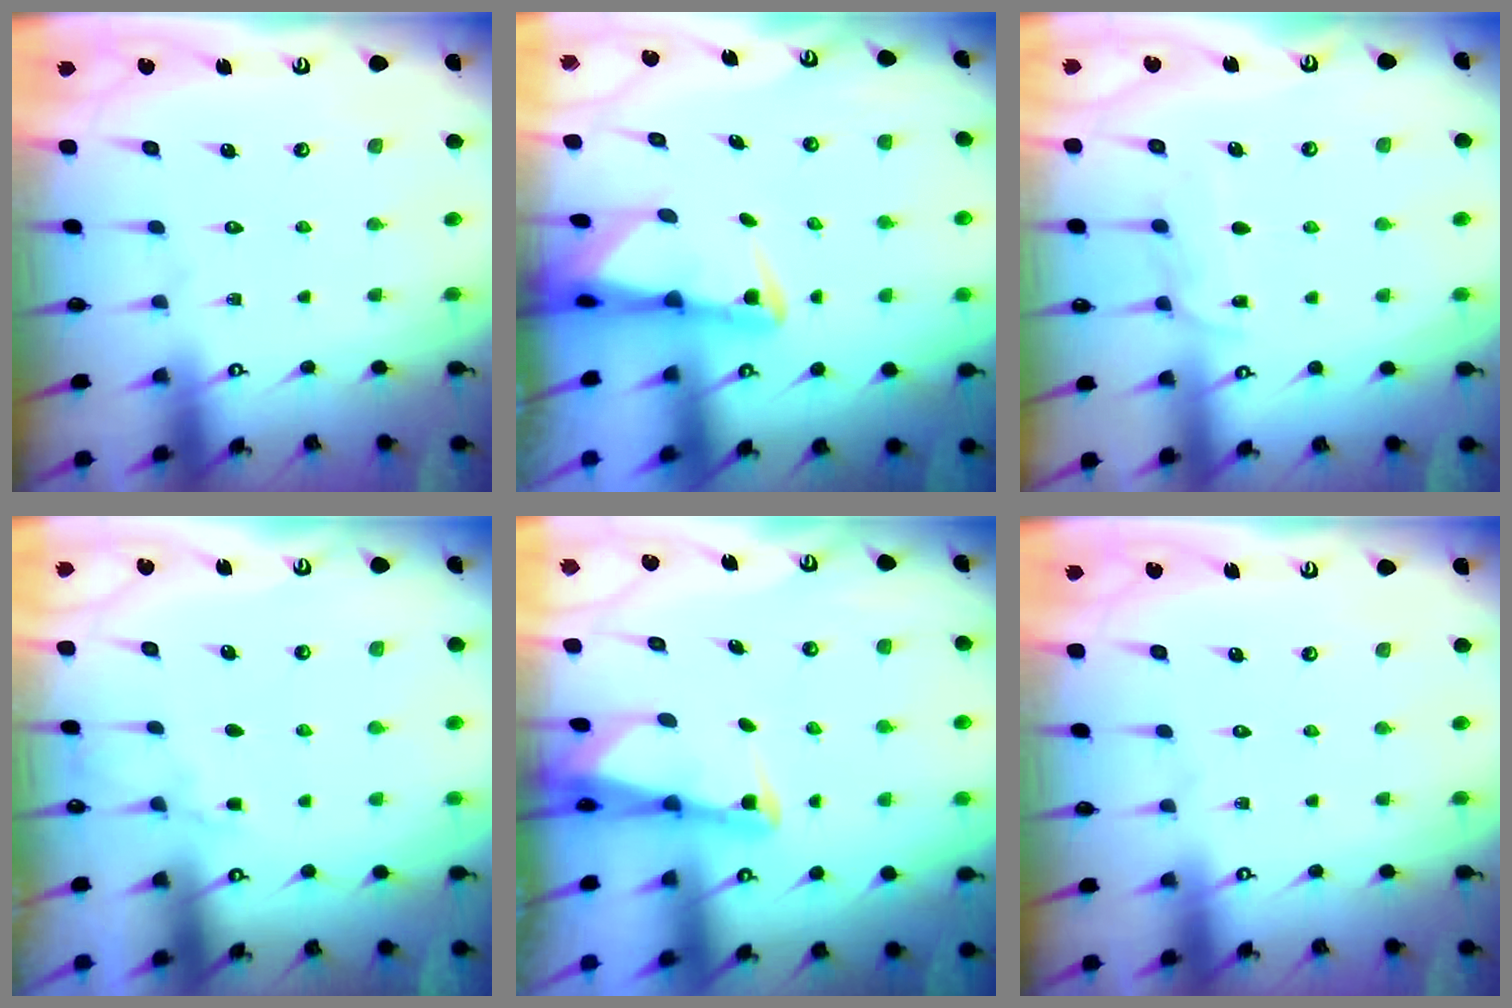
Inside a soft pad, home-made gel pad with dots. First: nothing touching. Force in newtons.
{"total": 2.9, "press": 2.8, "slide": 0.6}
{"total": 7.2, "press": 7.1, "slide": 1.0}
{"total": 3.3, "press": 3.3, "slide": 0.5}
{"total": 2.4, "press": 2.4, "slide": 0.2}
{"total": 0.0}